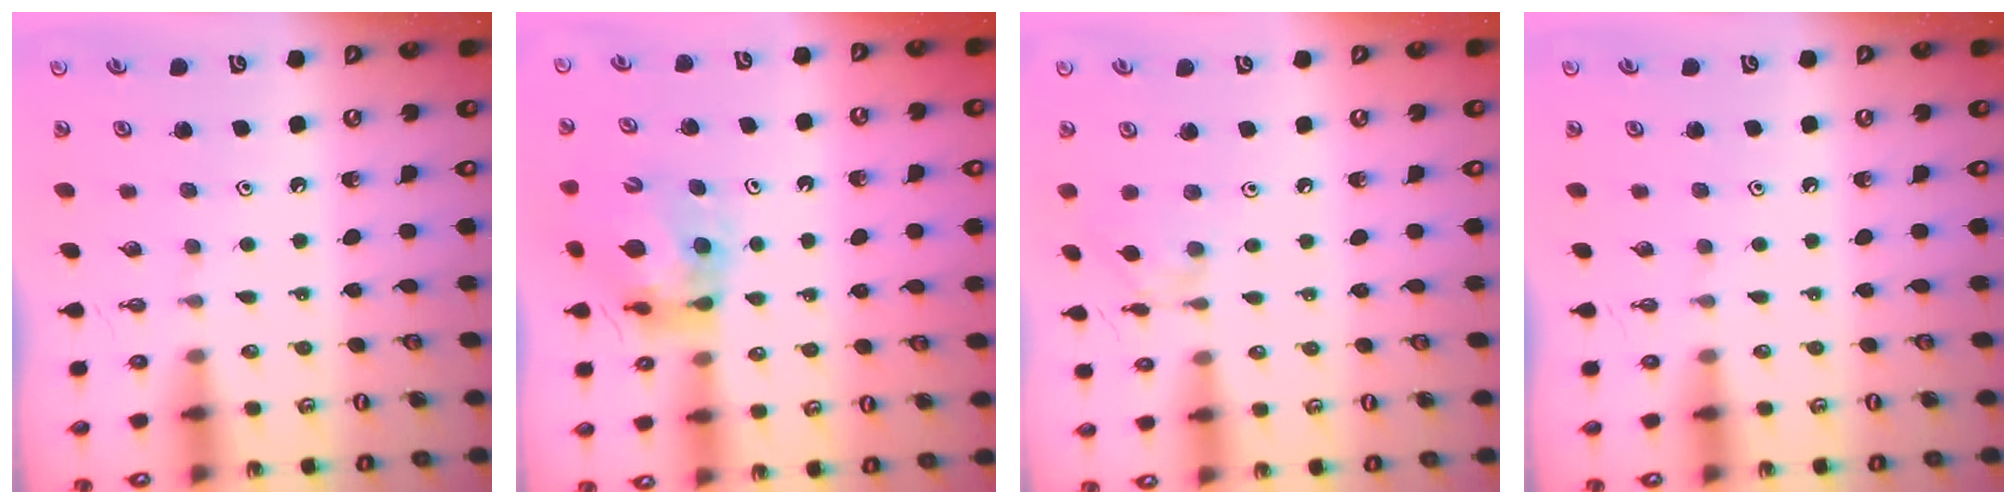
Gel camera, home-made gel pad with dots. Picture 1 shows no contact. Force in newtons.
{"total": 10.5, "press": 10.4, "slide": 1.2}
{"total": 2.4, "press": 2.4, "slide": 0.2}
{"total": 0.0}